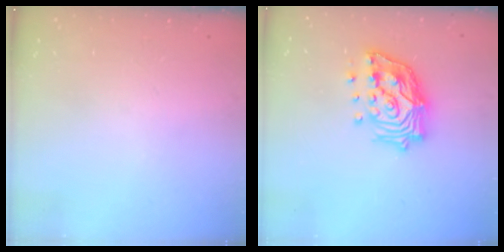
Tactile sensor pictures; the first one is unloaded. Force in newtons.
{"total": 16.9, "press": 16.7, "slide": 2.3}